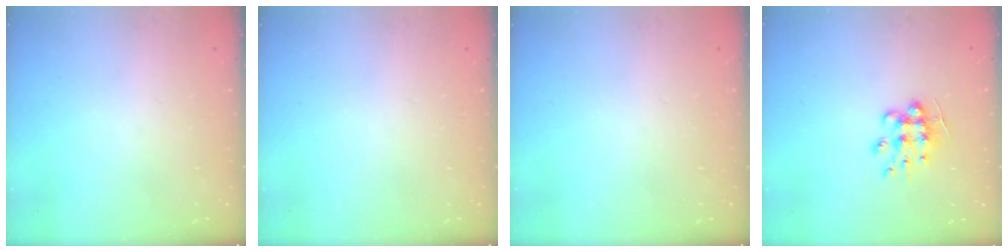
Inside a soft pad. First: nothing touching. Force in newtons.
{"total": 0.0}
{"total": 0.0}
{"total": 9.5, "press": 9.5, "slide": 0.7}